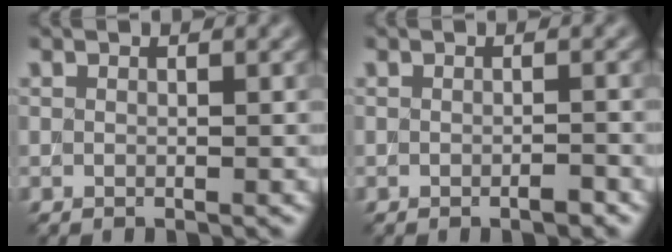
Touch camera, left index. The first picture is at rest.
{"total": 1.0, "force": [-0.6, 0.1, 0.8], "torque": [-0.011, -0.002, -0.011]}